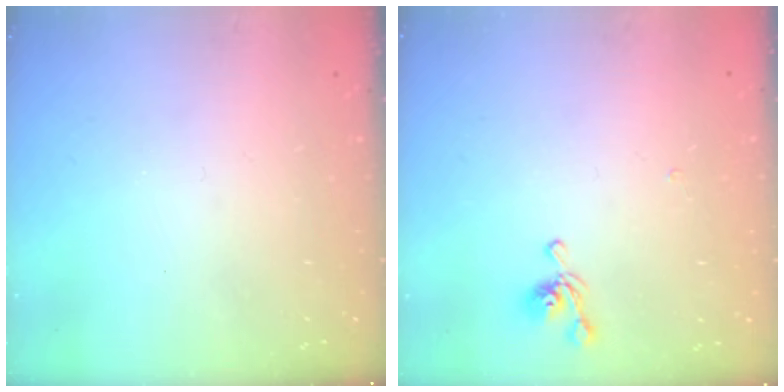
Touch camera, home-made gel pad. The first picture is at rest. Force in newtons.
{"total": 3.9, "press": 3.8, "slide": 0.6}